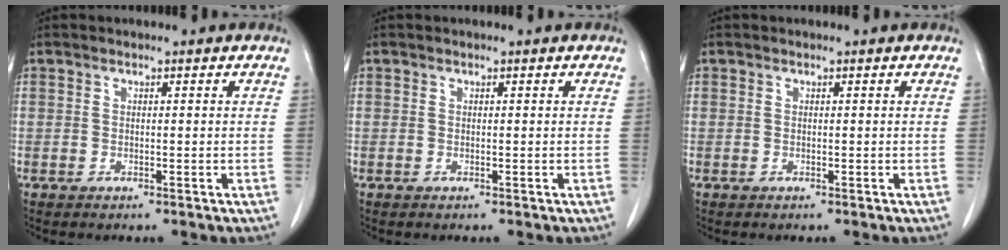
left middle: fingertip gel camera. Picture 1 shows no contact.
{"total": 0.0}
{"total": 0.0}